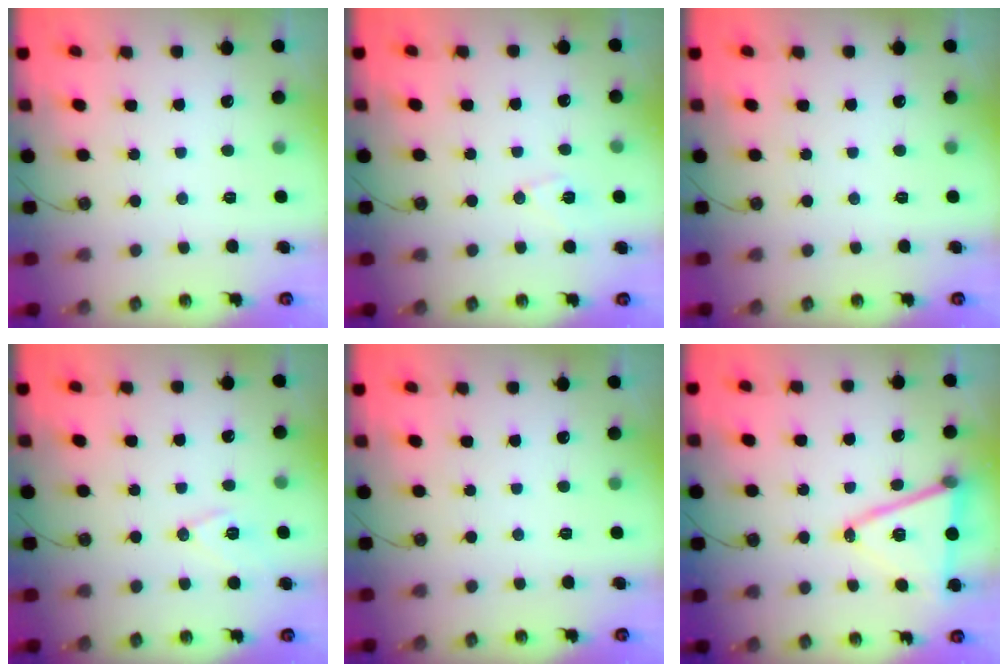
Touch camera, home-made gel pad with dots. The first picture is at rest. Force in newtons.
{"total": 6.3, "press": 6.1, "slide": 1.6}
{"total": 0.0}
{"total": 9.3, "press": 8.6, "slide": 3.6}
{"total": 0.0}
{"total": 14.5, "press": 14.0, "slide": 3.8}